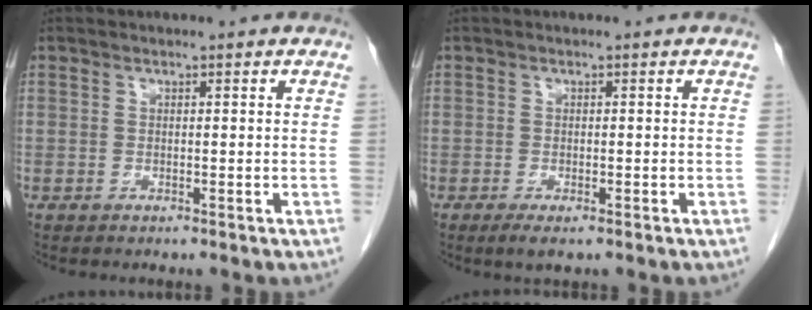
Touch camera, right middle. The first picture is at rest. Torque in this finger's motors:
{"motor_torque": [0.49, -0.67, 0.23, 0.05]}